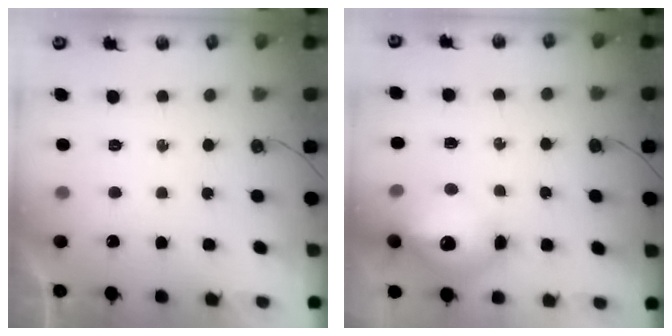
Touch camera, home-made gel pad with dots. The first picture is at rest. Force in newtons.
{"total": 16.3, "press": 16.2, "slide": 1.6}